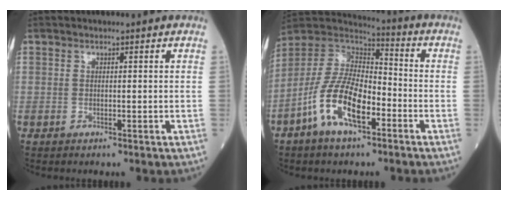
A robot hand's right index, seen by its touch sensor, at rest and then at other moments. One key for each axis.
{"total": 13.0, "fx": -5.9, "fy": 4.9, "fz": 10.5, "tx": -0.220, "ty": 0.009, "tz": -0.114}